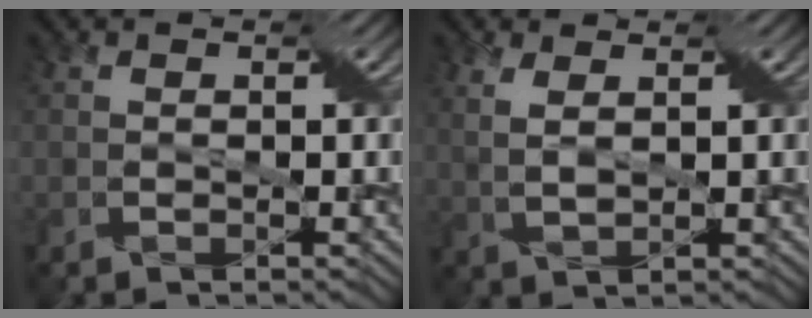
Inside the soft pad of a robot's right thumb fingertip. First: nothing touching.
{"total": 3.0, "force": [1.5, 0.9, 2.5], "torque": [-0.059, 0.001, 0.030]}